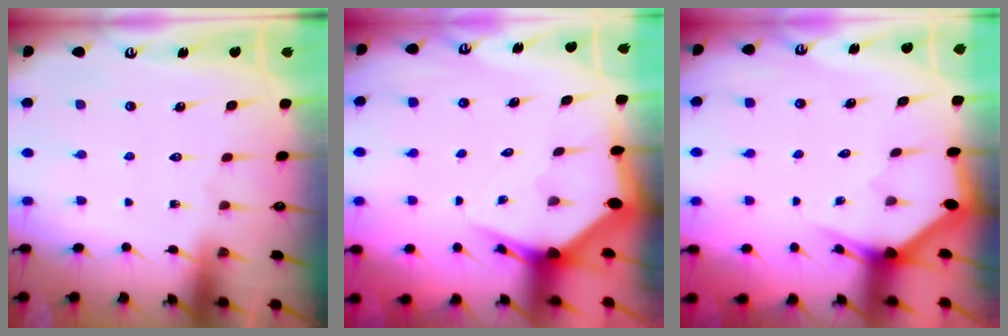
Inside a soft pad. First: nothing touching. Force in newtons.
{"total": 3.9, "press": 3.9, "slide": 0.5}
{"total": 2.9, "press": 2.9, "slide": 0.1}